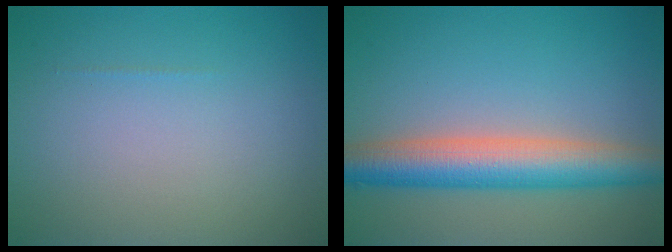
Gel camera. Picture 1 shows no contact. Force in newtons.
{"total": 6.9, "press": 6.9, "slide": 0.4}